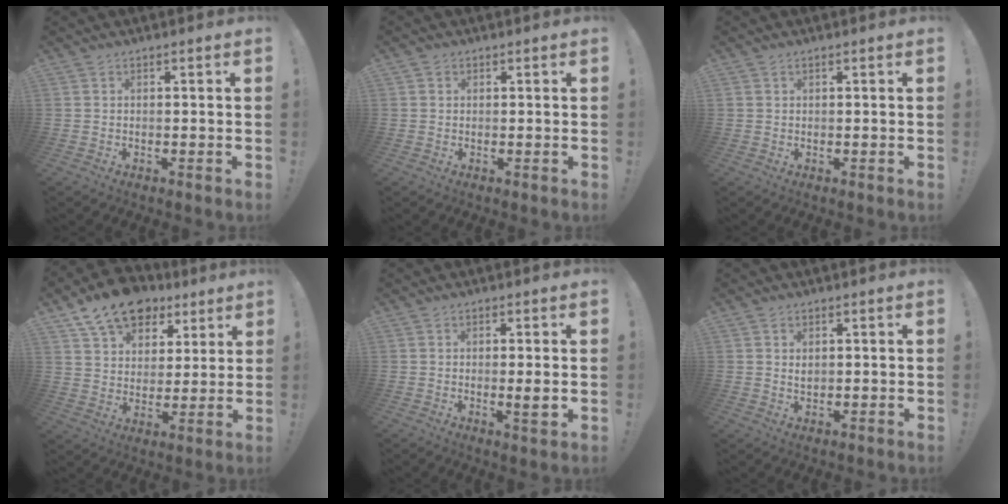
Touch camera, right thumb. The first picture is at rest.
{"total": 0.9, "force": [0.4, 0.8, 0.1], "torque": [0.004, 0.000, 0.006]}
{"total": 0.7, "force": [0.4, 0.5, 0.1], "torque": [-0.001, 0.002, 0.008]}
{"total": 15.1, "force": [10.2, 9.0, 6.5], "torque": [-0.105, -0.065, 0.187]}
{"total": 3.7, "force": [-0.1, 0.4, 3.7], "torque": [-0.054, -0.008, -0.003]}
{"total": 1.8, "force": [0.8, 1.3, 0.9], "torque": [-0.007, -0.003, 0.011]}